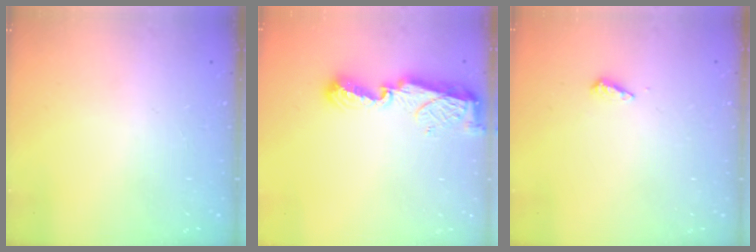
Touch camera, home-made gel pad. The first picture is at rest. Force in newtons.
{"total": 7.3, "press": 7.3, "slide": 0.7}
{"total": 4.3, "press": 4.2, "slide": 0.6}